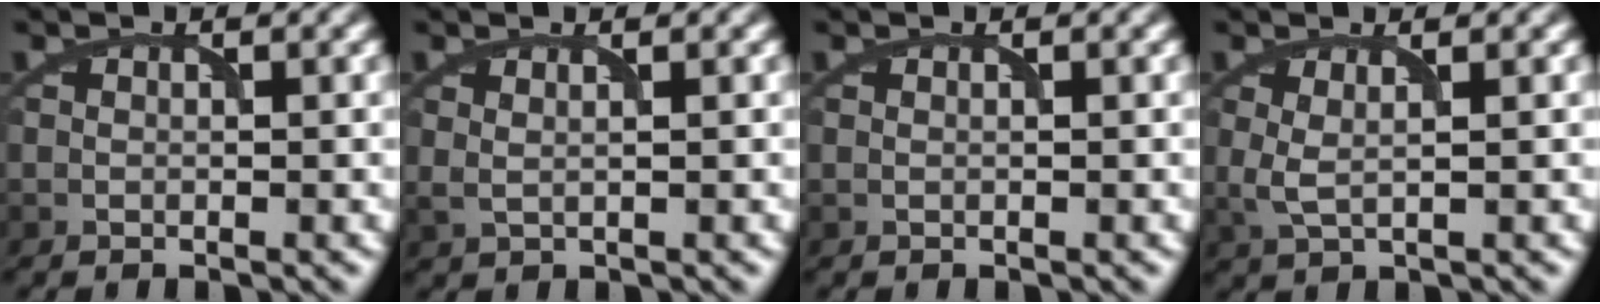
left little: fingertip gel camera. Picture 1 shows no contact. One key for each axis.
{"total": 1.0, "fx": 0.5, "fy": 0.3, "fz": 0.8, "tx": -0.019, "ty": -0.005, "tz": 0.008}
{"total": 0.0}
{"total": 1.9, "fx": 0.5, "fy": 0.5, "fz": 1.7, "tx": -0.040, "ty": -0.005, "tz": 0.011}